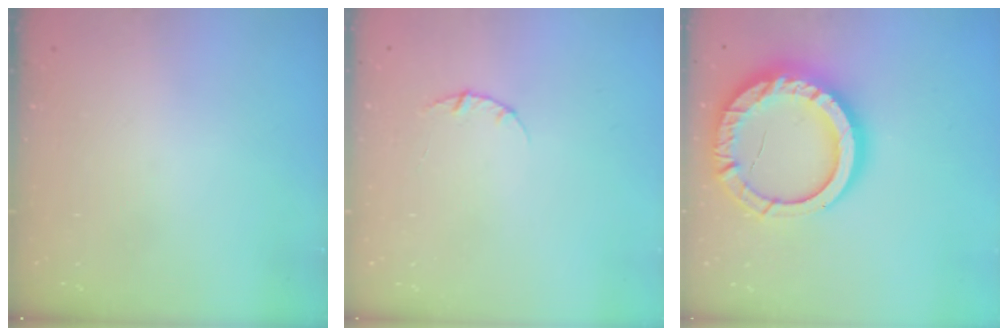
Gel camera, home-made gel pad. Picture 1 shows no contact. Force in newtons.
{"total": 2.8, "press": 2.8, "slide": 0.4}
{"total": 24.5, "press": 24.4, "slide": 2.2}